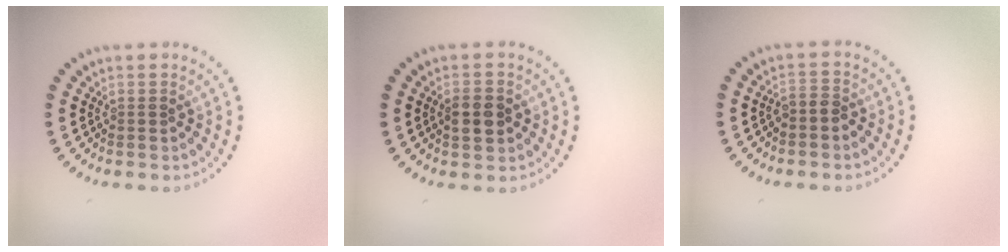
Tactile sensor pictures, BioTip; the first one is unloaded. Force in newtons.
{"total": 3.3, "press": 3.3, "slide": 0.3}
{"total": 1.5, "press": 1.2, "slide": 0.9}